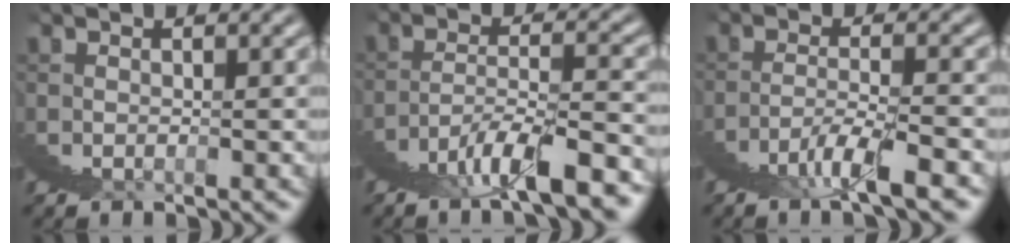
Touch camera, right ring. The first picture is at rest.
{"total": 5.3, "force": [-0.9, 2.5, 4.6], "torque": [-0.060, 0.018, -0.025]}
{"total": 2.7, "force": [-0.2, 0.6, 2.7], "torque": [-0.042, 0.013, -0.009]}